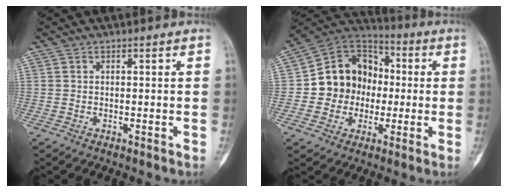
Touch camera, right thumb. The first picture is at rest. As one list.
[{"total": 14.9, "force": [-1.1, 13.1, 6.9], "torque": [-0.060, 0.034, -0.024]}]